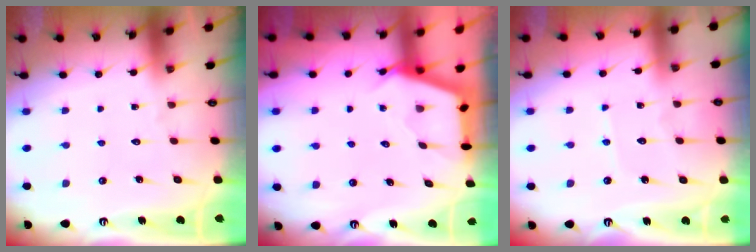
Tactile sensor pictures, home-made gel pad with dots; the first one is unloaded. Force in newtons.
{"total": 2.8, "press": 2.8, "slide": 0.4}
{"total": 3.3, "press": 3.3, "slide": 0.3}